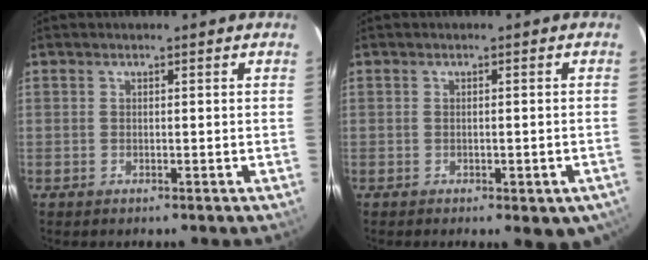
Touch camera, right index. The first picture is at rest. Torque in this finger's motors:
{"motor_torque": [0.66, -0.70, 0.28, 0.03]}